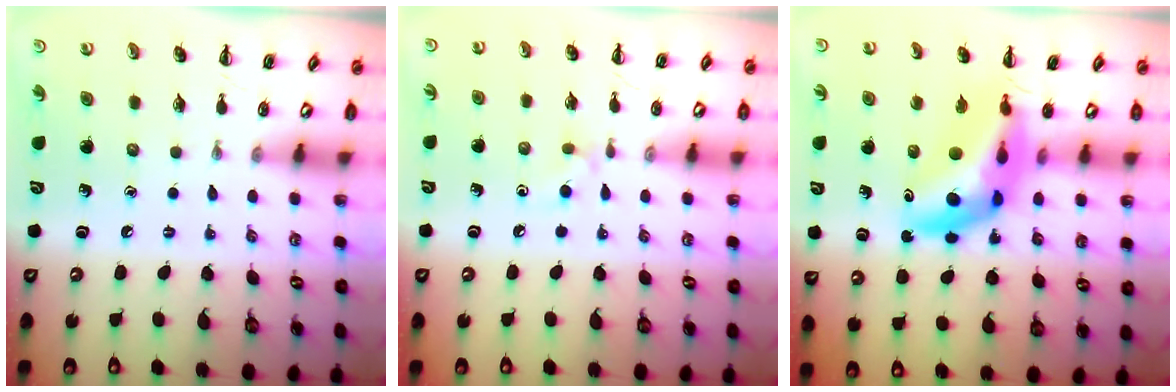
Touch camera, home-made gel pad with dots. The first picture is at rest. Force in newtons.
{"total": 4.7, "press": 4.5, "slide": 1.2}
{"total": 12.9, "press": 12.3, "slide": 3.8}